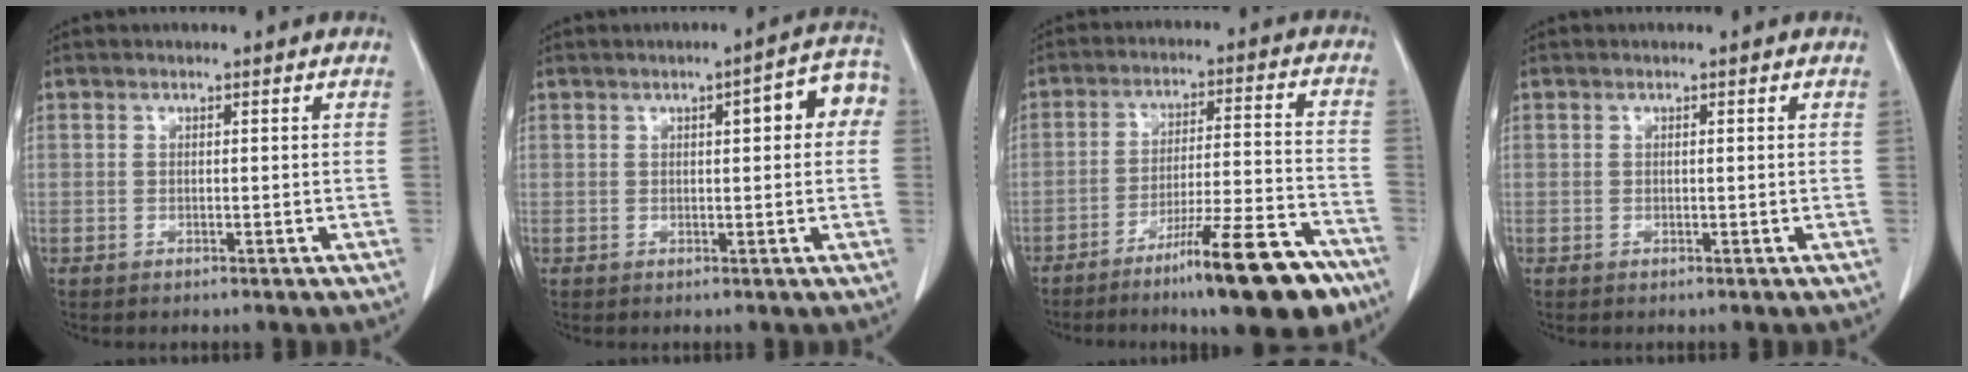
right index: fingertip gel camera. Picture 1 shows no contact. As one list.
[{"total": 6.5, "force": [1.4, 1.7, 6.1], "torque": [-0.070, 0.026, 0.011]}, {"total": 15.5, "force": [-10.5, 1.5, 11.4], "torque": [-0.156, 0.004, -0.163]}, {"total": 0.0}]